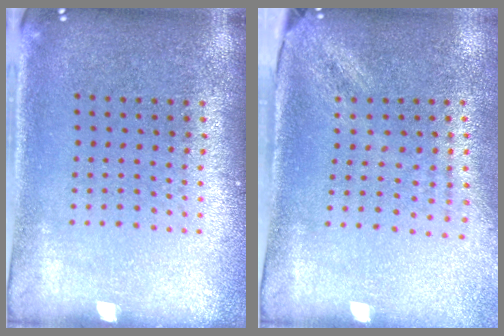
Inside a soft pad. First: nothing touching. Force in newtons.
{"total": 1.9, "press": 1.5, "slide": 1.2}